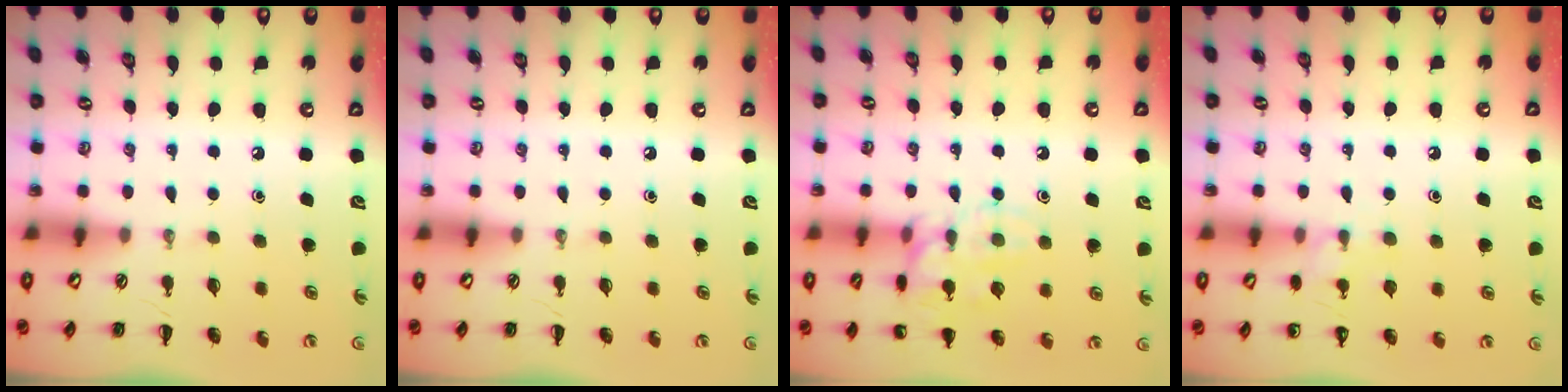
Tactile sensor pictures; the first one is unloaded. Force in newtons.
{"total": 0.0}
{"total": 12.8, "press": 12.8, "slide": 0.6}
{"total": 8.7, "press": 8.5, "slide": 1.8}